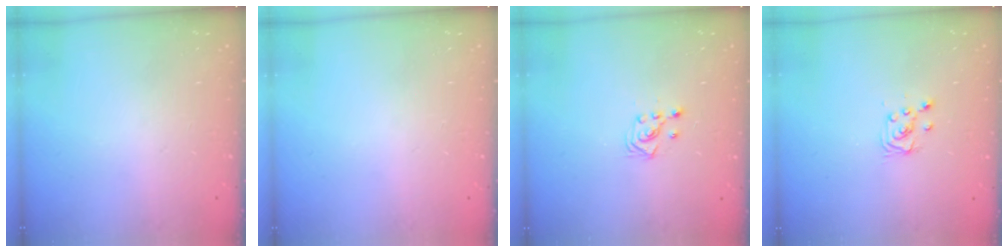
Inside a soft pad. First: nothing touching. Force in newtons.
{"total": 0.0}
{"total": 3.0, "press": 2.8, "slide": 1.0}
{"total": 3.8, "press": 3.8, "slide": 0.3}